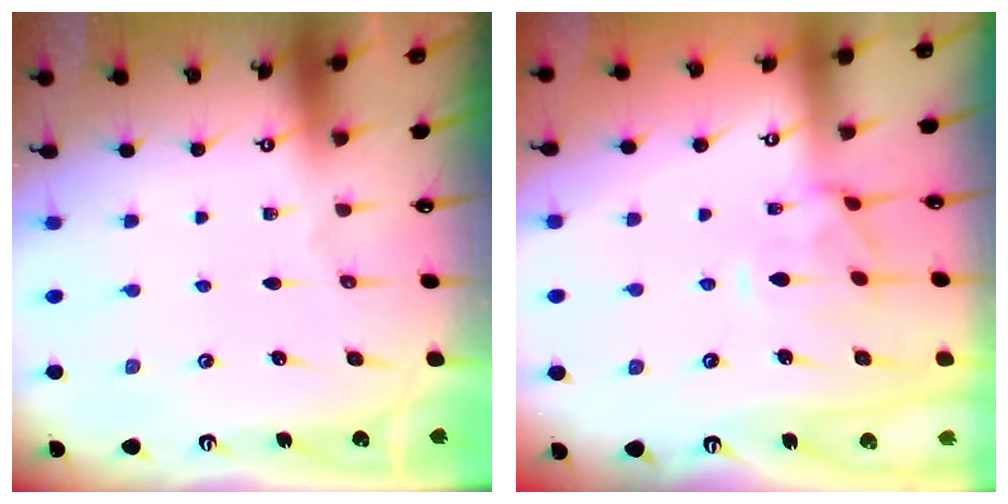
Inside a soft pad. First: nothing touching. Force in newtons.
{"total": 1.3, "press": 0.9, "slide": 0.9}